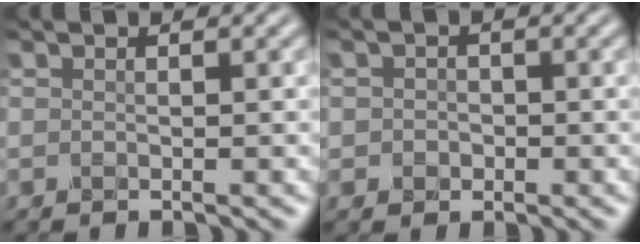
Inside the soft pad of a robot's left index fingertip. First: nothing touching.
{"total": 1.4, "force": [-0.1, 1.3, 0.4], "torque": [0.000, -0.004, -0.005]}